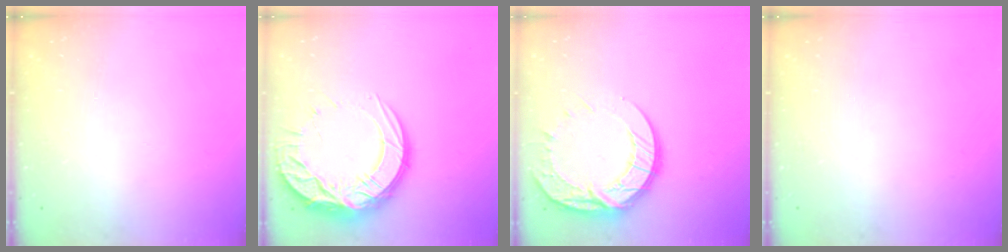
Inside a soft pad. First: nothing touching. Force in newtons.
{"total": 18.6, "press": 18.6, "slide": 1.4}
{"total": 15.6, "press": 15.6, "slide": 1.2}
{"total": 0.0}